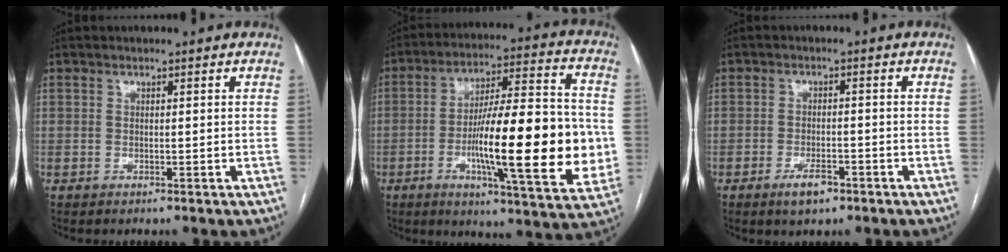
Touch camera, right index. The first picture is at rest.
{"total": 22.5, "force": [-3.6, 3.6, 21.9], "torque": [-0.311, 0.007, -0.051]}
{"total": 3.8, "force": [-2.4, 1.5, 2.6], "torque": [-0.047, 0.001, -0.038]}